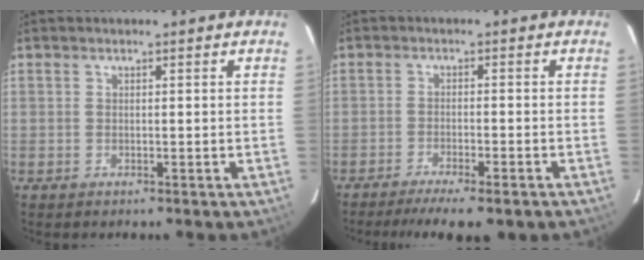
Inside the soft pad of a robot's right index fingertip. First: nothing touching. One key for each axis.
{"total": 9.5, "fx": -7.5, "fy": 1.6, "fz": 5.6, "tx": -0.121, "ty": -0.029, "tz": -0.116}